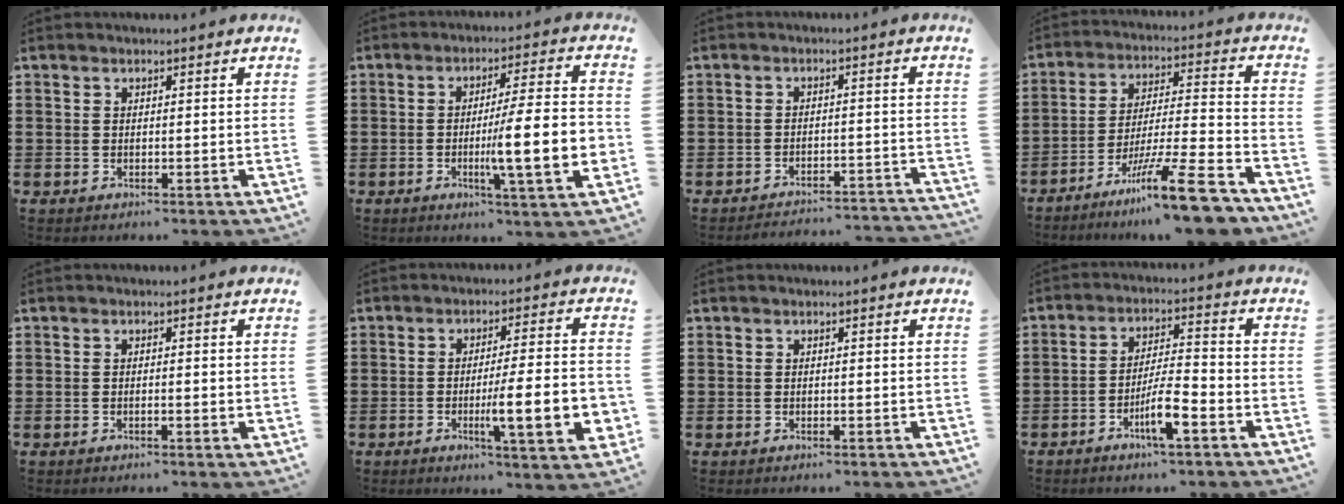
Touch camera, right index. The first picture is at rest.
{"total": 12.2, "force": [-2.5, 1.3, 11.9], "torque": [-0.189, -0.013, -0.048]}
{"total": 3.0, "force": [-3.0, 0.0, 0.4], "torque": [-0.011, -0.001, -0.064]}
{"total": 15.1, "force": [-11.1, 1.0, 10.2], "torque": [-0.154, 0.033, -0.194]}
{"total": 0.8, "force": [-0.3, 0.0, 0.8], "torque": [-0.014, -0.004, -0.005]}
{"total": 12.0, "force": [-2.8, 1.9, 11.5], "torque": [-0.184, -0.015, -0.052]}
{"total": 0.0}
{"total": 6.3, "force": [-3.4, 1.1, 5.1], "torque": [-0.106, -0.005, -0.067]}